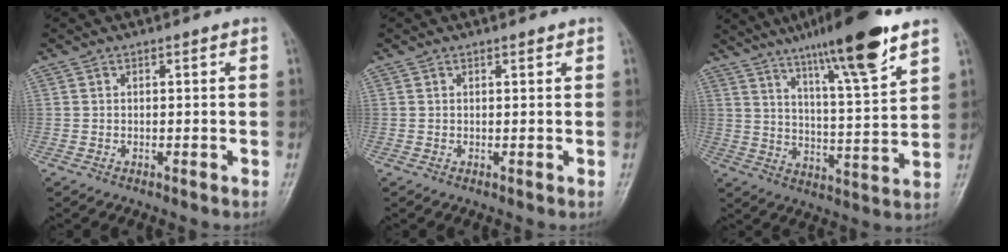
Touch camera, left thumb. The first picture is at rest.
{"total": 0.8, "force": [0.6, 0.2, 0.4], "torque": [-0.008, -0.003, 0.007]}
{"total": 17.1, "force": [11.5, 1.8, 12.5], "torque": [-0.188, -0.056, 0.184]}